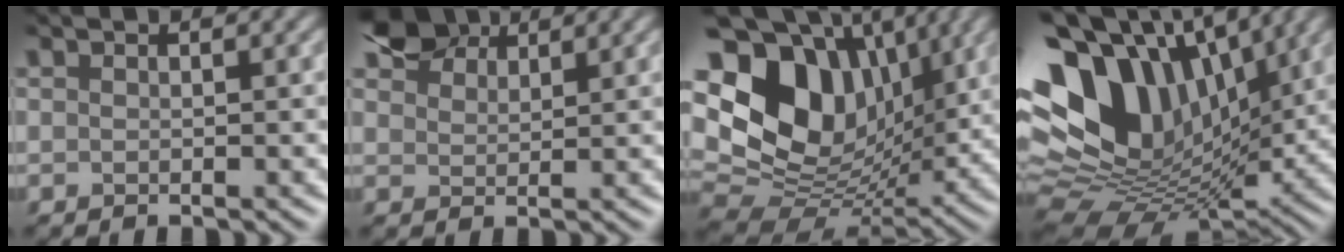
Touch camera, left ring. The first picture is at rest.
{"total": 4.3, "force": [3.3, 2.1, 1.7], "torque": [-0.038, 0.013, 0.051]}
{"total": 16.1, "force": [3.1, 11.7, 10.6], "torque": [-0.217, 0.001, 0.066]}
{"total": 13.8, "force": [4.1, 8.4, 10.1], "torque": [-0.199, 0.019, 0.062]}